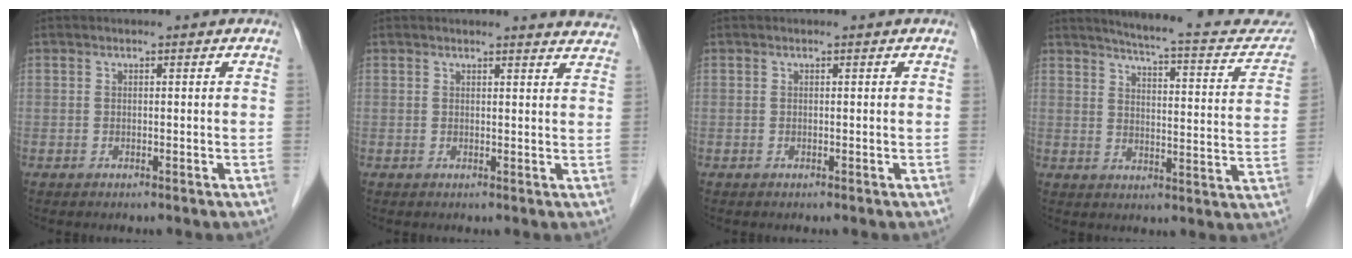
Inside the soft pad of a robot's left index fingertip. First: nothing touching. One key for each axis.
{"total": 6.1, "fx": 6.1, "fy": 0.4, "fz": 0.4, "tx": 0.005, "ty": -0.018, "tz": 0.041}
{"total": 0.0}
{"total": 18.6, "fx": 16.9, "fy": 3.0, "fz": 7.2, "tx": -0.082, "ty": -0.029, "tz": 0.197}